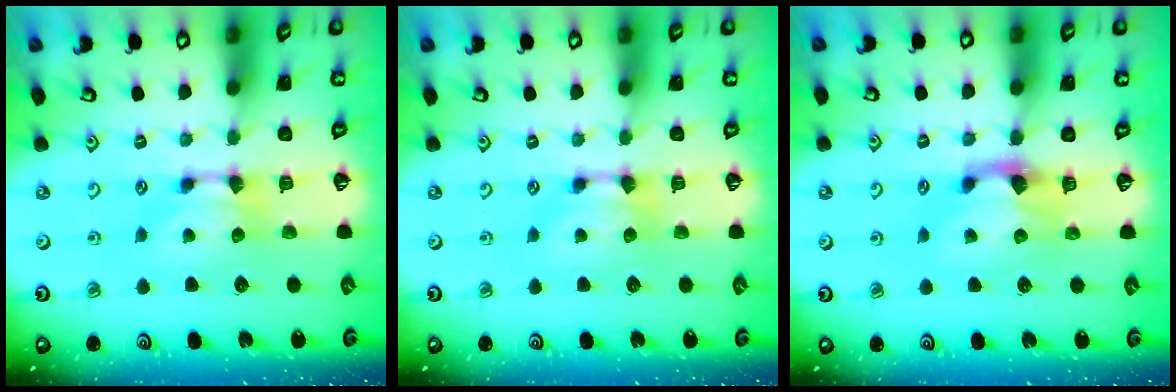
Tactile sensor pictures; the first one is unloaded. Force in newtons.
{"total": 0.0}
{"total": 1.2, "press": 0.9, "slide": 0.9}